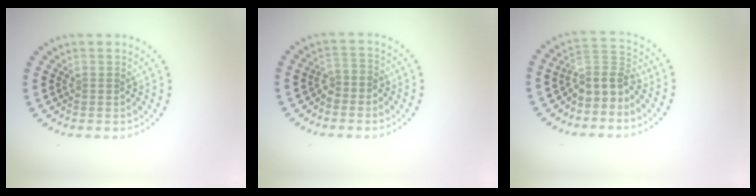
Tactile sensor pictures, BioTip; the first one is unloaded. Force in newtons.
{"total": 1.7, "press": 1.3, "slide": 1.1}
{"total": 3.4, "press": 2.6, "slide": 2.3}